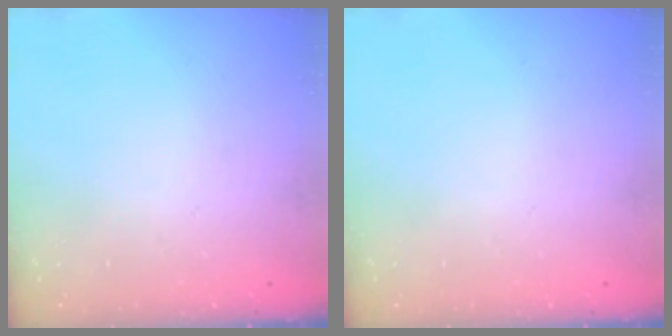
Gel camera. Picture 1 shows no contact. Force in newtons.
{"total": 0.0}